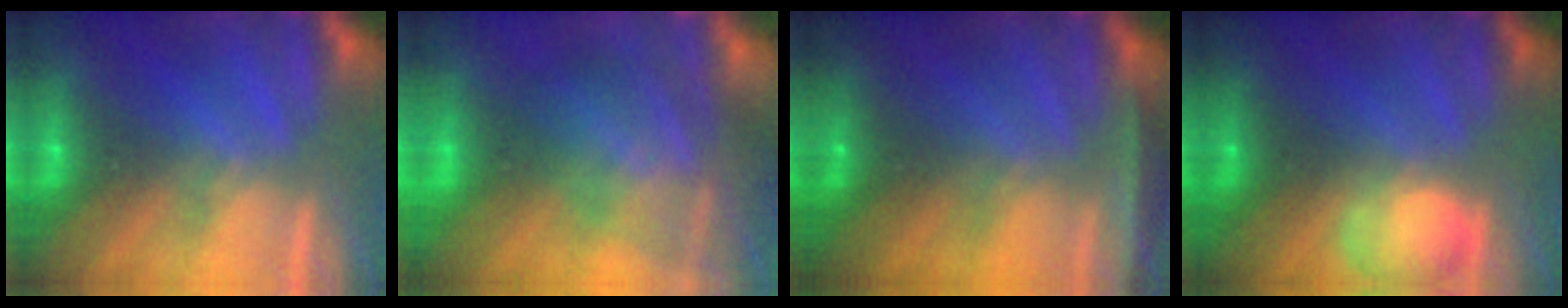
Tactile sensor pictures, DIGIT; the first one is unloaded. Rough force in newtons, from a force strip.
{"total": 10.6}
{"total": 1.9}
{"total": 2.5}